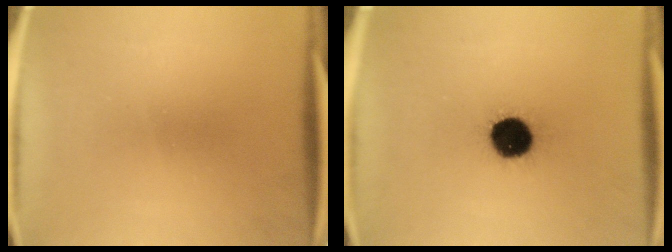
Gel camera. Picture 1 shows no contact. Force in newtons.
{"total": 12.6}